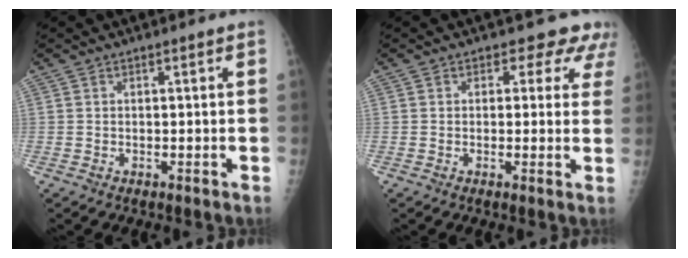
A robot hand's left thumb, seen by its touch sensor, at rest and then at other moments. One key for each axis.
{"total": 5.9, "fx": 4.6, "fy": 3.7, "fz": 0.9, "tx": 0.032, "ty": -0.017, "tz": 0.031}